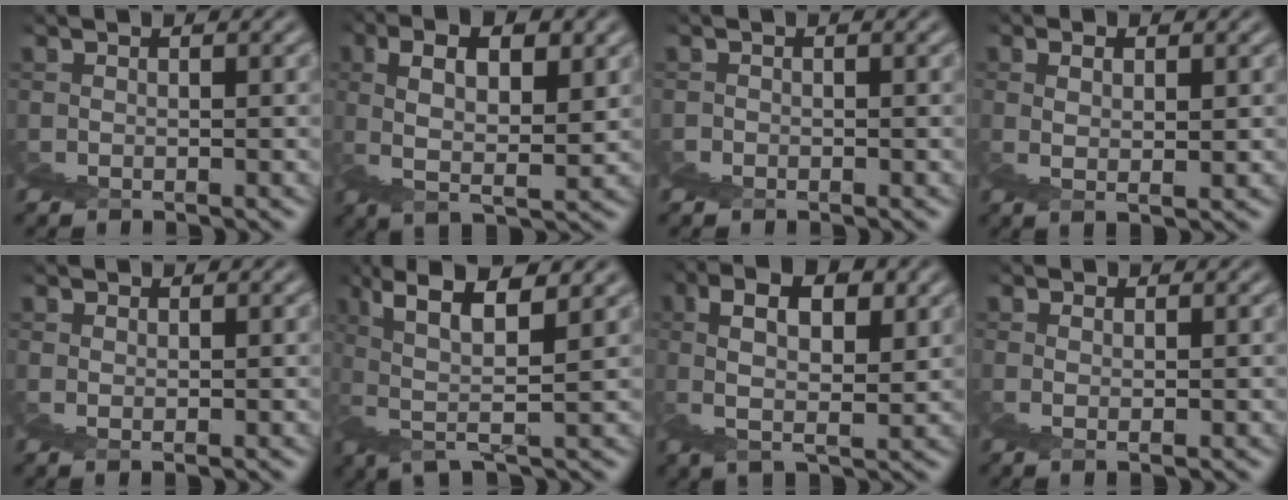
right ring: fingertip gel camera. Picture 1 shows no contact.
{"total": 4.0, "force": [2.7, -3.0, 0.0], "torque": [0.014, 0.036, 0.027]}
{"total": 0.8, "force": [0.1, 0.6, -0.6], "torque": [0.016, 0.007, -0.004]}
{"total": 4.1, "force": [1.3, -3.8, -1.0], "torque": [0.052, 0.034, 0.009]}
{"total": 1.5, "force": [0.7, -1.2, -0.4], "torque": [0.026, 0.015, 0.006]}
{"total": 5.4, "force": [4.2, -1.1, 3.2], "torque": [-0.044, 0.030, 0.059]}
{"total": 3.9, "force": [3.2, -2.2, 0.0], "torque": [0.034, 0.038, 0.036]}
{"total": 2.5, "force": [0.7, -2.4, -0.6], "torque": [0.032, 0.020, 0.004]}